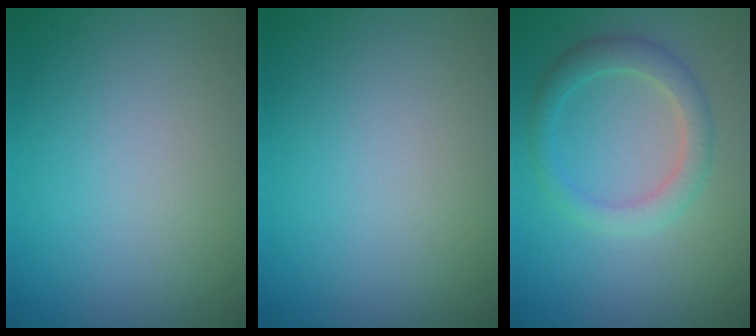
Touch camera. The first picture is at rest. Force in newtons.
{"total": 0.0}
{"total": 2.8, "press": 2.8, "slide": 0.1}